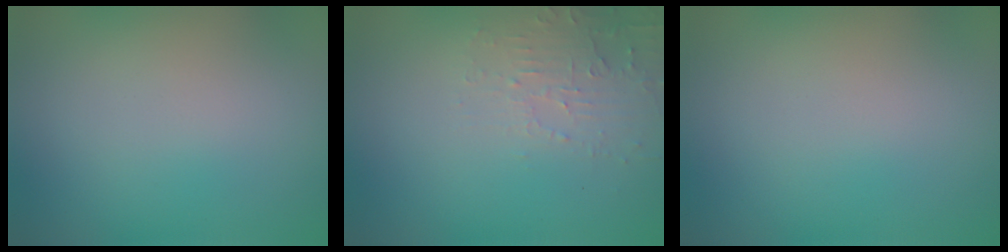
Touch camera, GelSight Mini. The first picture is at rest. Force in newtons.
{"total": 2.4, "press": 2.3, "slide": 0.6}
{"total": 0.0}